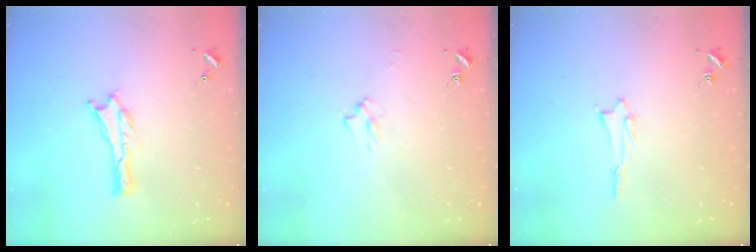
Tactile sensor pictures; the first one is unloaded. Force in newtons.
{"total": 2.0, "press": 2.0, "slide": 0.3}
{"total": 1.4, "press": 1.4, "slide": 0.2}